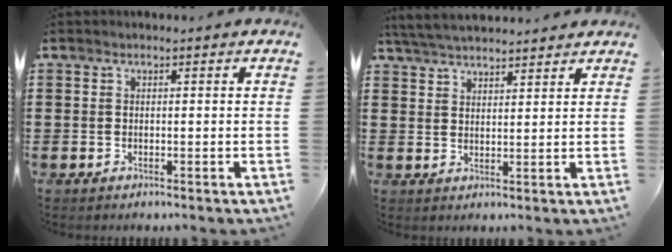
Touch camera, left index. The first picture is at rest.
{"total": 4.4, "force": [4.2, 0.2, 1.0], "torque": [-0.034, -0.010, 0.078]}